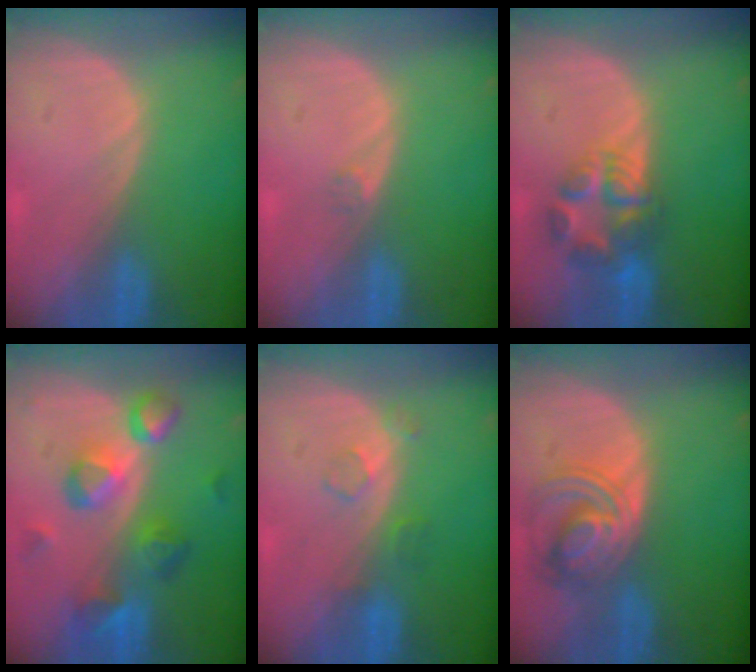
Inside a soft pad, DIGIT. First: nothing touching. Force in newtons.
{"total": 0.8, "press": 0.7, "slide": 0.4}
{"total": 6.7, "press": 6.4, "slide": 1.8}
{"total": 9.5, "press": 8.4, "slide": 4.5}
{"total": 2.5, "press": 2.5, "slide": 0.3}
{"total": 6.8, "press": 6.7, "slide": 1.2}